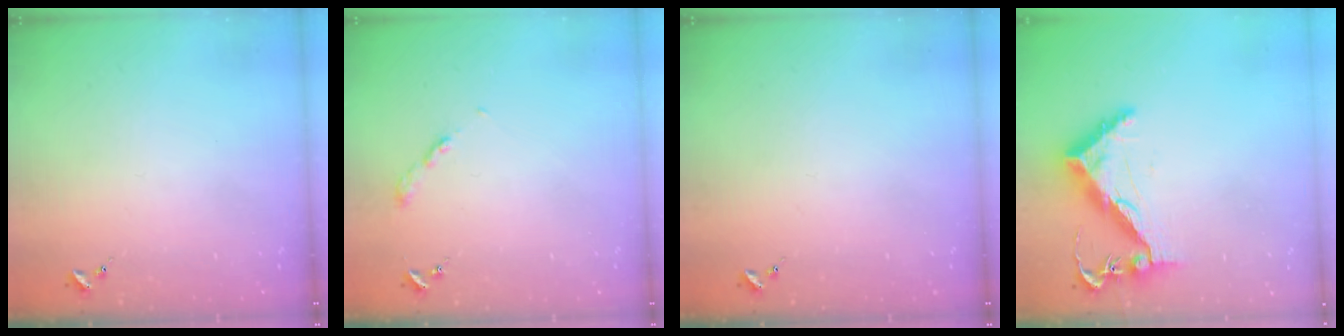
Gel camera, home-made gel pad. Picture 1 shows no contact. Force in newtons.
{"total": 2.7, "press": 2.6, "slide": 0.3}
{"total": 0.0}
{"total": 9.7, "press": 9.6, "slide": 1.4}